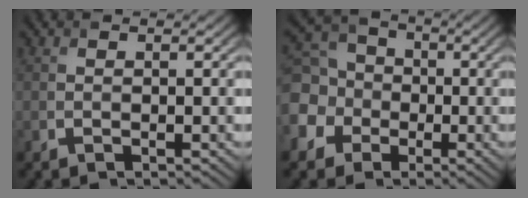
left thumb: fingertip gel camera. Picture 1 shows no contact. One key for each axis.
{"total": 9.5, "fx": -2.2, "fy": 8.4, "fz": 3.8, "tx": -0.128, "ty": -0.014, "tz": -0.073}